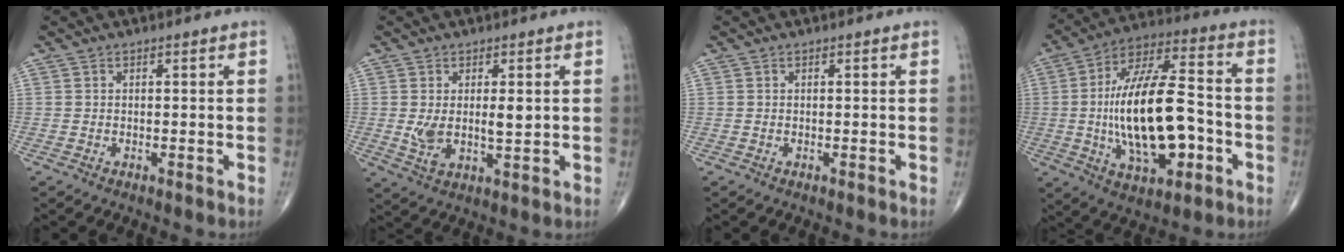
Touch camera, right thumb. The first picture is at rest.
{"total": 6.4, "force": [0.8, 2.9, 5.6], "torque": [-0.094, -0.013, 0.020]}
{"total": 0.0}
{"total": 22.4, "force": [-3.3, 10.0, 19.7], "torque": [-0.341, 0.033, -0.046]}